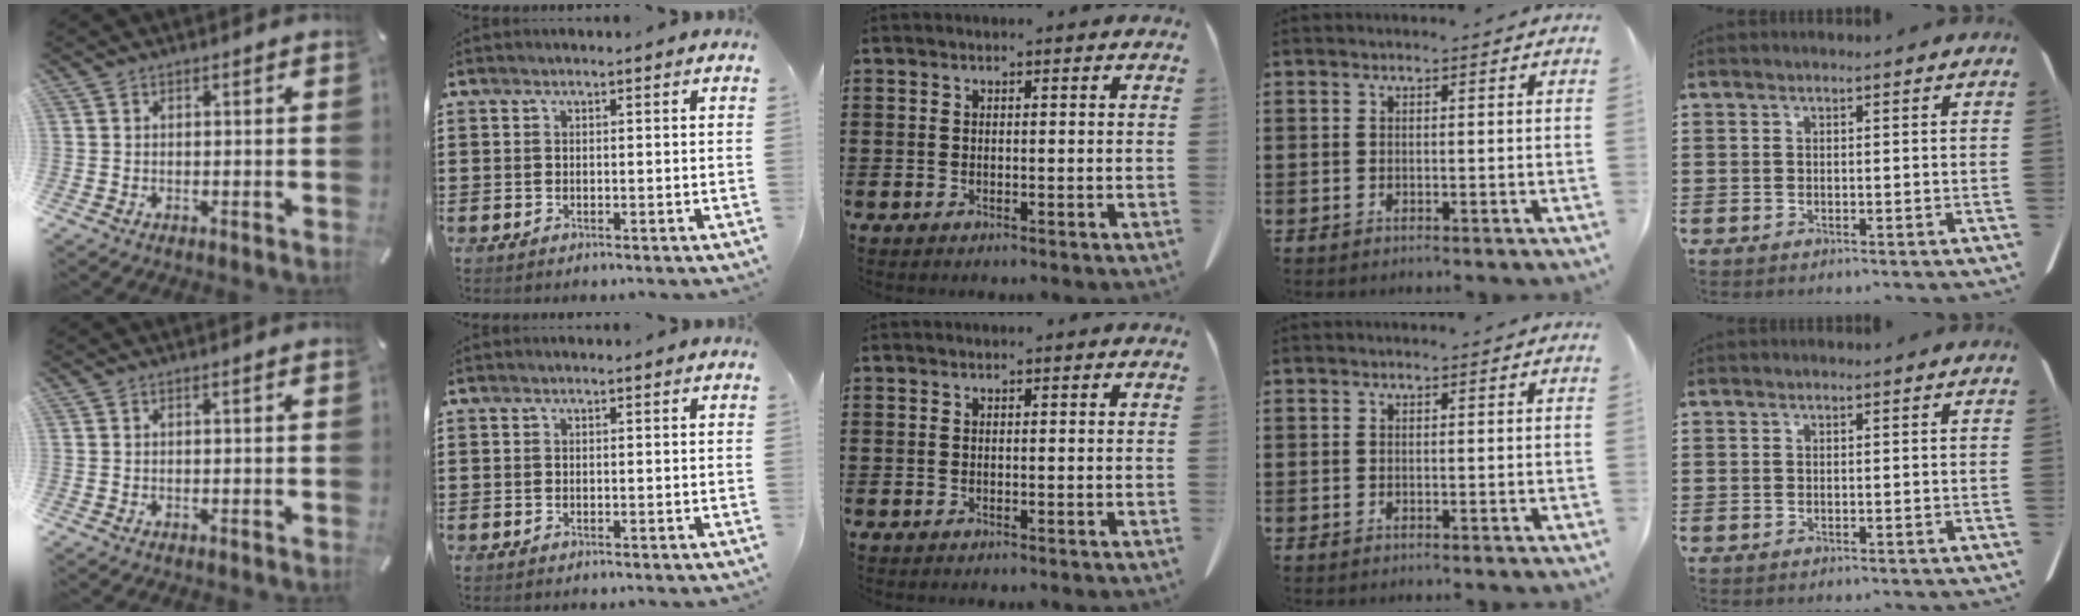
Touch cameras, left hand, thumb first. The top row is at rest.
{}